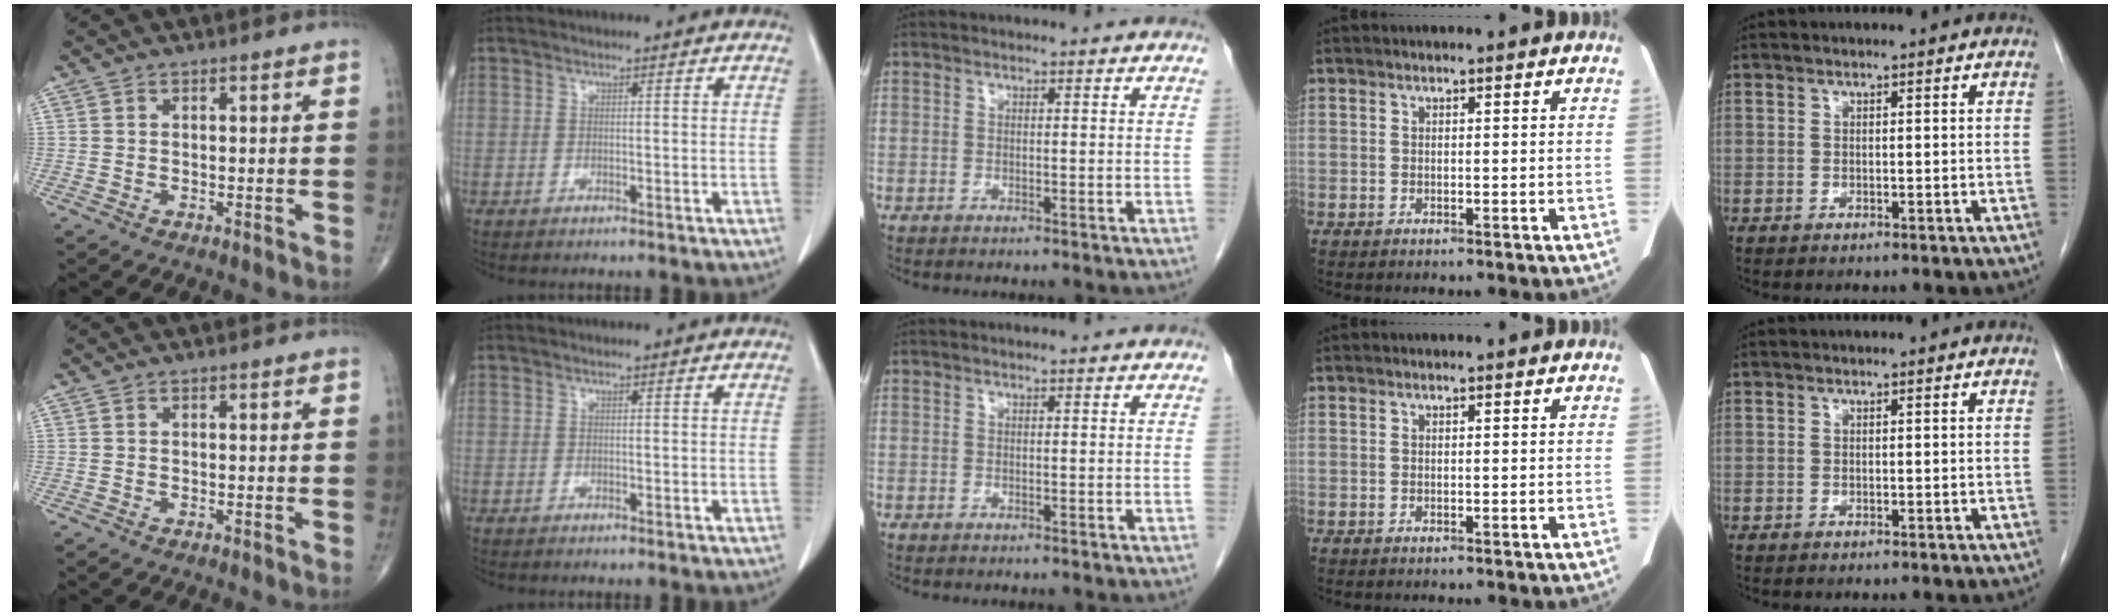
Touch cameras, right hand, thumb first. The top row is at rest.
{}